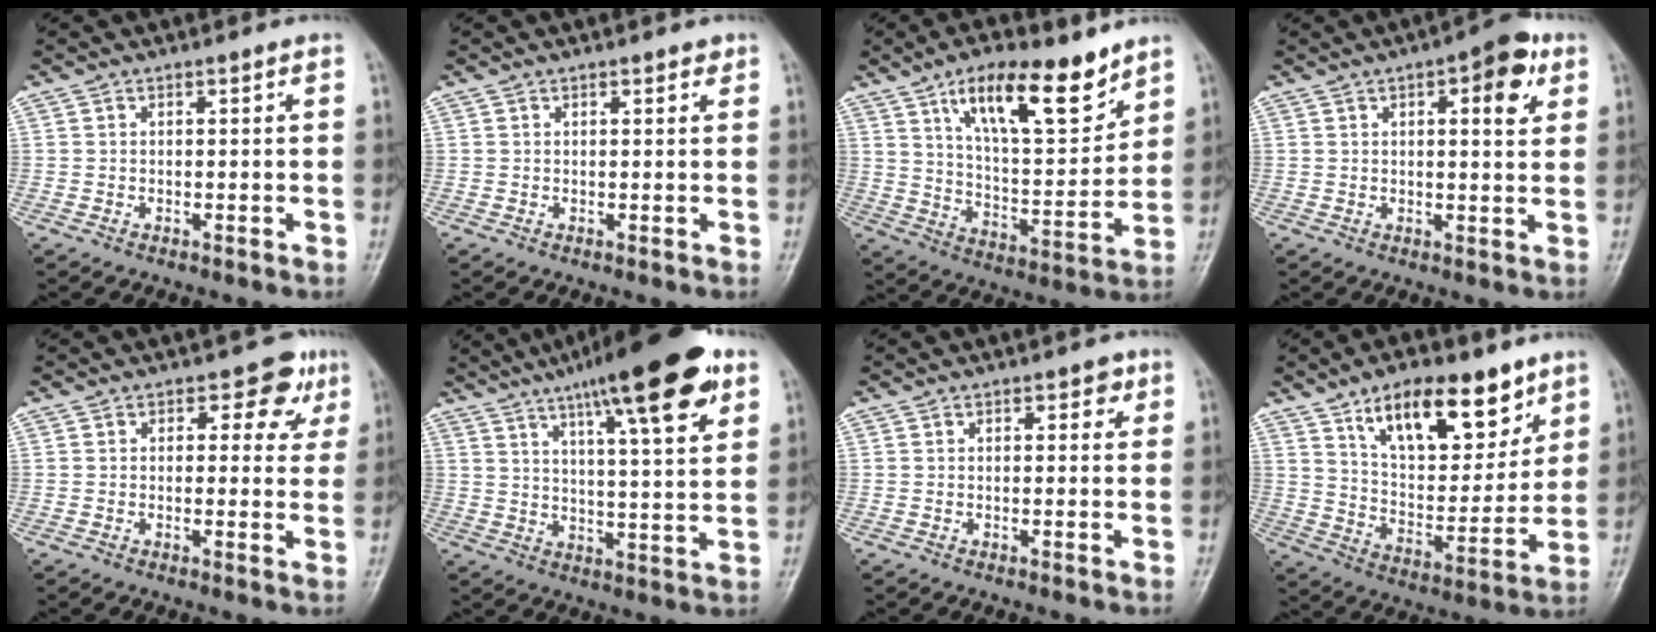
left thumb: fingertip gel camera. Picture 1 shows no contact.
{"total": 1.2, "force": [0.8, 0.5, 0.7], "torque": [-0.003, -0.003, 0.008]}
{"total": 17.5, "force": [10.8, 6.3, 12.3], "torque": [-0.163, -0.058, 0.187]}
{"total": 8.4, "force": [3.5, 3.2, 7.0], "torque": [-0.070, -0.006, 0.039]}
{"total": 5.6, "force": [2.7, 3.8, 3.1], "torque": [0.003, -0.006, 0.025]}
{"total": 20.1, "force": [11.3, 4.5, 16.0], "torque": [-0.224, -0.026, 0.169]}
{"total": 2.4, "force": [1.0, 1.4, 1.6], "torque": [-0.004, 0.000, 0.009]}
{"total": 18.7, "force": [11.2, 8.5, 12.3], "torque": [-0.139, -0.057, 0.192]}